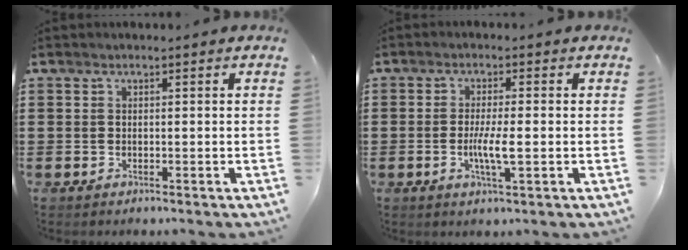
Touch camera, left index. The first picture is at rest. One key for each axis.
{"total": 4.6, "fx": -0.6, "fy": 0.6, "fz": 4.5, "tx": -0.086, "ty": -0.005, "tz": -0.013}